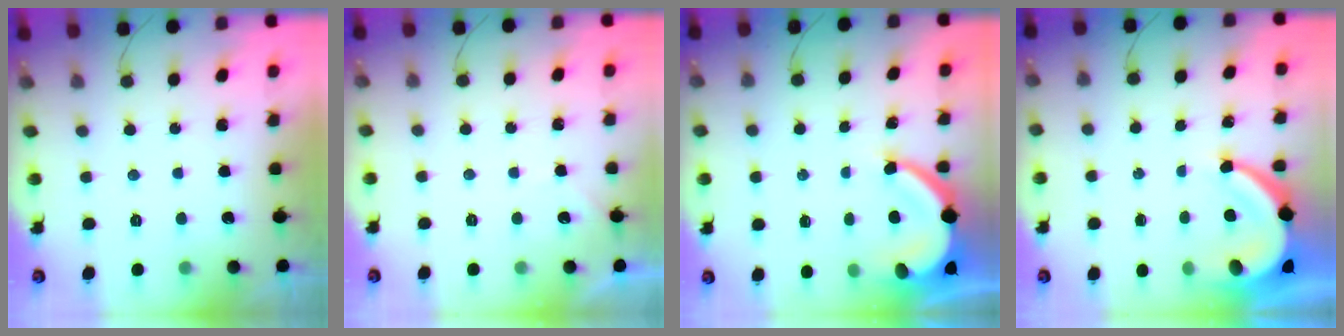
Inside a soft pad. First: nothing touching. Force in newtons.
{"total": 2.5, "press": 2.4, "slide": 0.3}
{"total": 8.0, "press": 8.0, "slide": 0.7}
{"total": 8.0, "press": 7.9, "slide": 1.1}